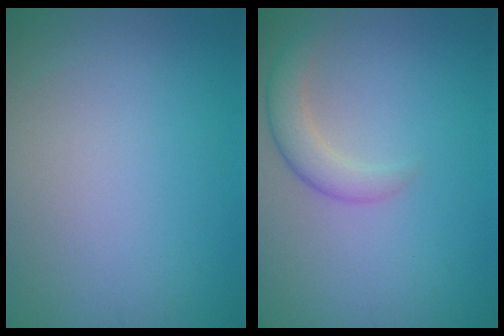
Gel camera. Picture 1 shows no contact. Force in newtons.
{"total": 2.6, "press": 2.6, "slide": 0.1}